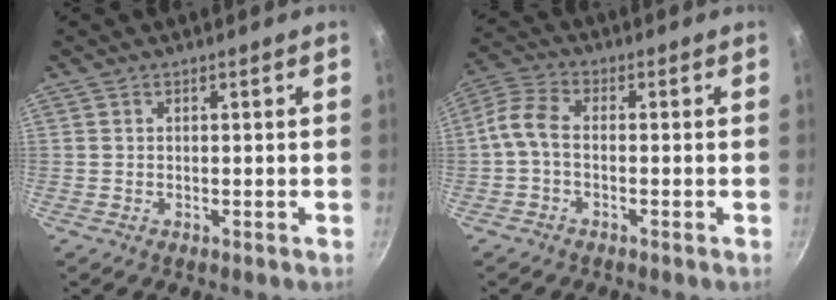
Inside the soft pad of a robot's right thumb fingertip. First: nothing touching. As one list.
[{"total": 5.3, "force": [-1.1, 3.1, 4.1], "torque": [-0.098, 0.024, -0.038]}]